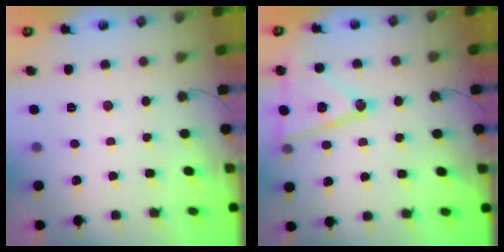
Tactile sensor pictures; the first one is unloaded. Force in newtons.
{"total": 14.6, "press": 14.2, "slide": 3.4}